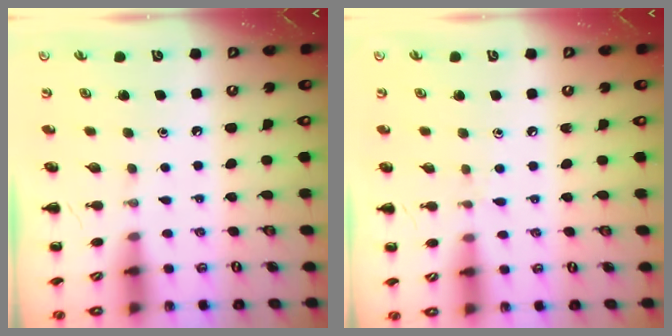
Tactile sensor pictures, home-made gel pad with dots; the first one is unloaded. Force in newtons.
{"total": 4.0, "press": 3.5, "slide": 1.8}